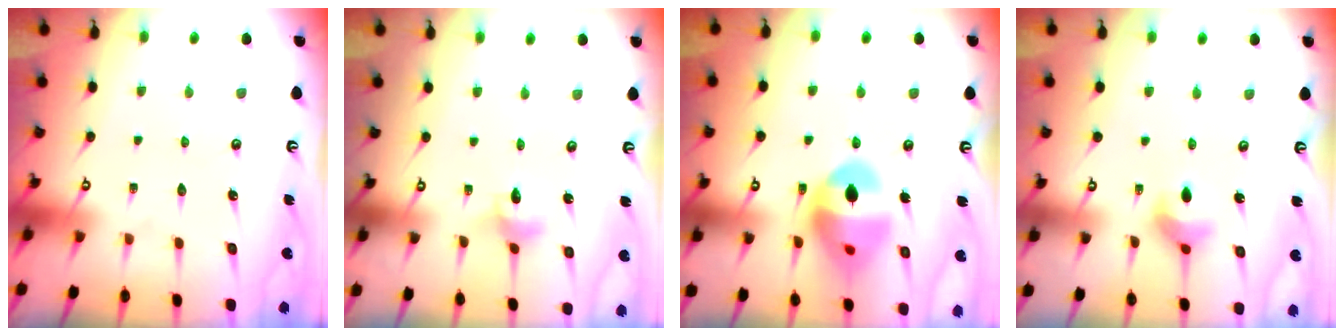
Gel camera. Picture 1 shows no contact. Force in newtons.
{"total": 4.2, "press": 4.2, "slide": 0.3}
{"total": 14.4, "press": 13.5, "slide": 5.0}
{"total": 7.5, "press": 7.4, "slide": 1.0}